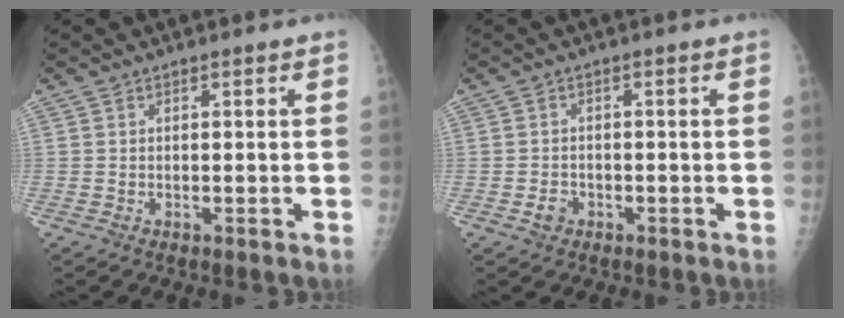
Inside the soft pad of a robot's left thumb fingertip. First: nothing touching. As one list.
[{"total": 2.1, "force": [-1.1, 1.7, 0.7], "torque": [-0.005, 0.008, -0.016]}]